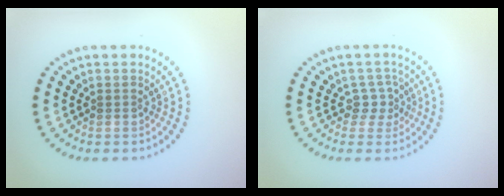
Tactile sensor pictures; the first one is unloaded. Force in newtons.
{"total": 1.8, "press": 1.4, "slide": 1.1}